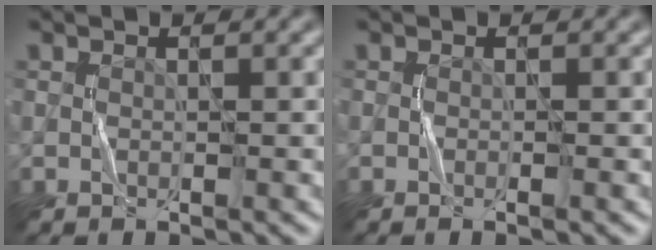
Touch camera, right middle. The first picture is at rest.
{"total": 0.8, "force": [-0.3, 0.1, 0.7], "torque": [-0.011, -0.005, -0.007]}